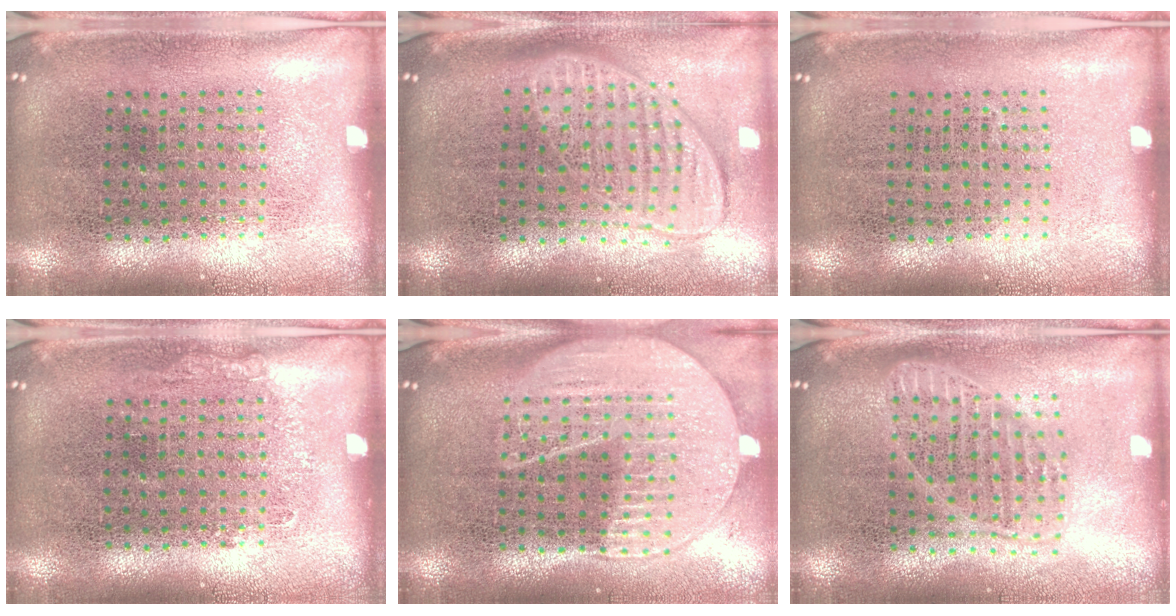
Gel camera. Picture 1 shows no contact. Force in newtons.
{"total": 2.0, "press": 1.5, "slide": 1.2}
{"total": 0.0}
{"total": 0.6, "press": 0.5, "slide": 0.2}
{"total": 2.0, "press": 1.9, "slide": 0.8}
{"total": 1.8, "press": 1.5, "slide": 0.9}